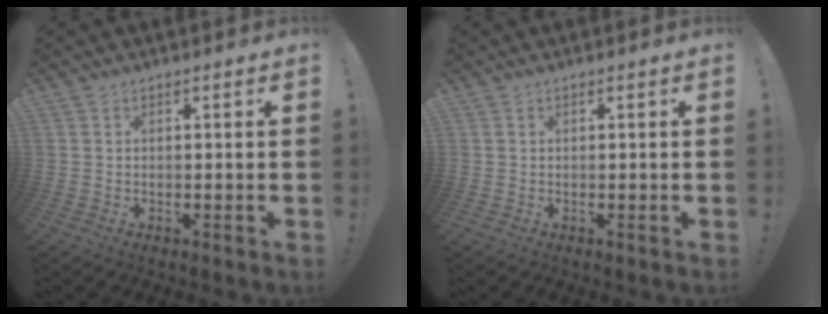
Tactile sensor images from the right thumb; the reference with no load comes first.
{"total": 0.0}